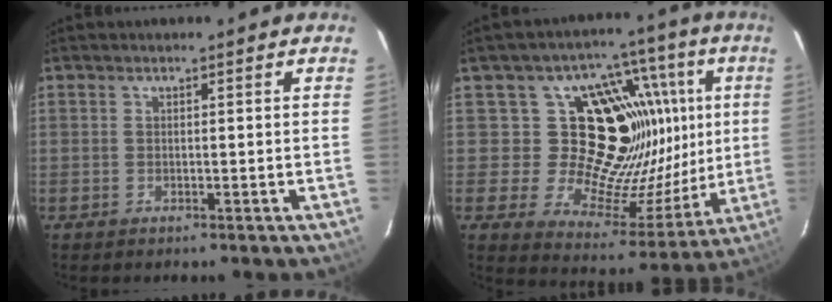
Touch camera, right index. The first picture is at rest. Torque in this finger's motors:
{"motor_torque": [1.14, -0.12, 0.48, 0.04]}